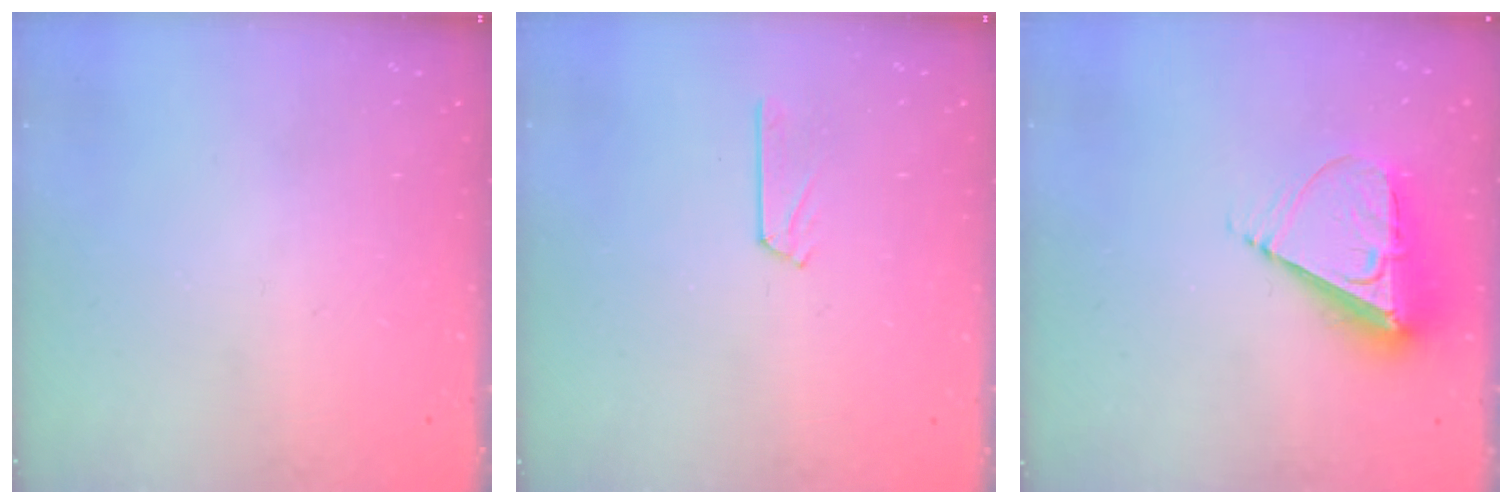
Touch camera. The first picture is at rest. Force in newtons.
{"total": 4.1, "press": 4.1, "slide": 0.5}
{"total": 9.4, "press": 9.4, "slide": 1.0}